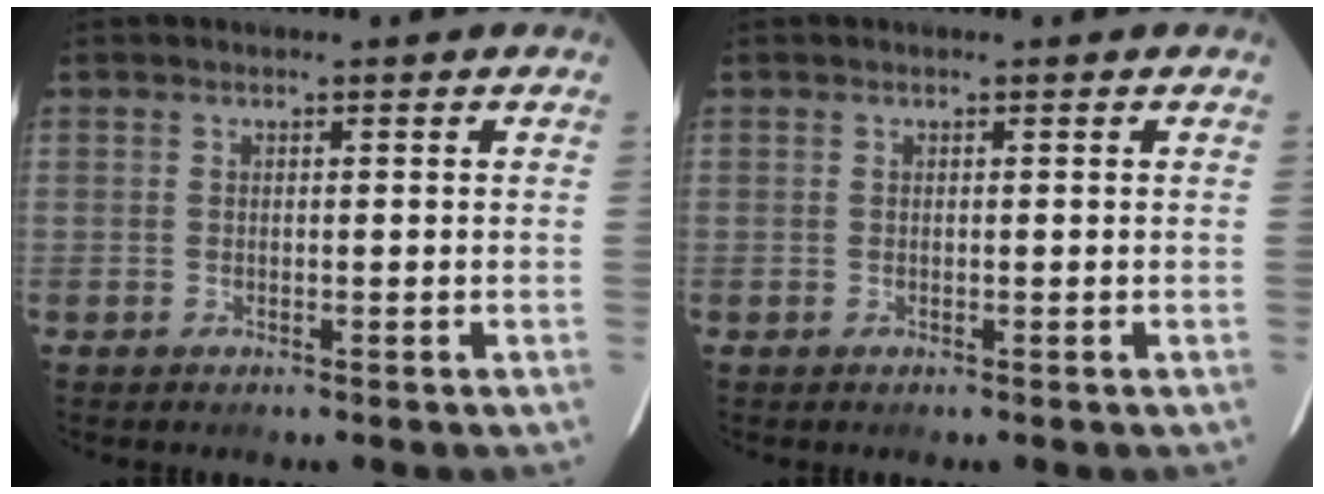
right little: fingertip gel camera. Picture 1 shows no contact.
{"total": 0.0}